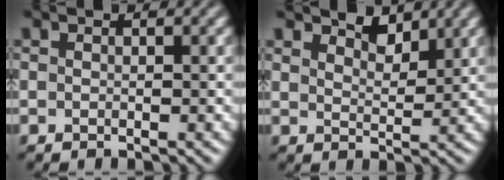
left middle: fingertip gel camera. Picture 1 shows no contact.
{"total": 2.7, "force": [2.5, 0.7, 0.8], "torque": [-0.010, 0.004, 0.037]}